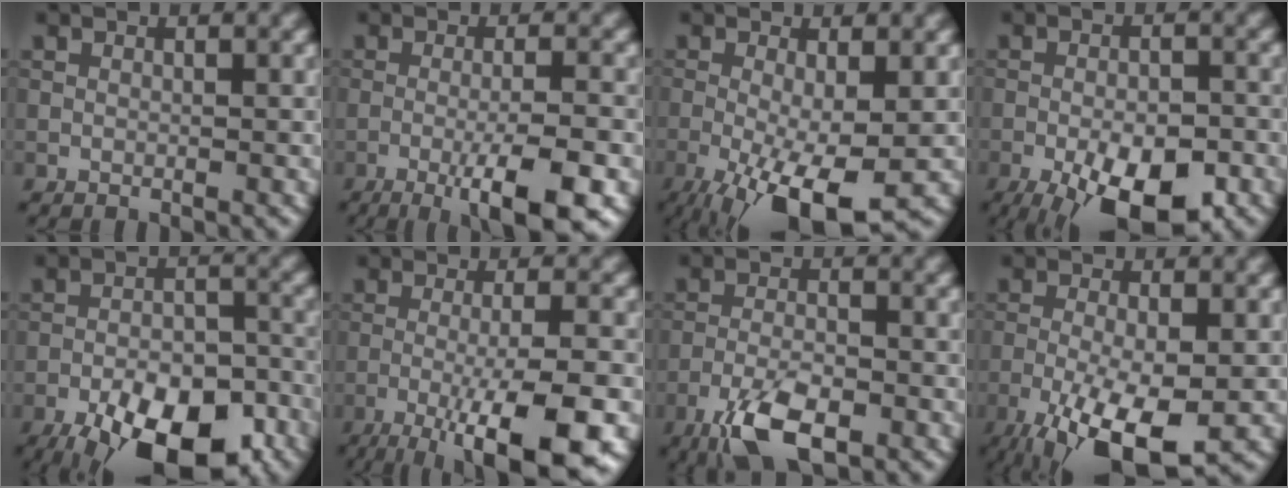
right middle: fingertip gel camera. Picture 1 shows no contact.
{"total": 6.8, "force": [-2.9, 1.3, 6.0], "torque": [-0.089, 0.003, -0.045]}
{"total": 8.4, "force": [-3.2, 2.4, 7.4], "torque": [-0.140, -0.019, -0.048]}
{"total": 11.0, "force": [-5.8, 4.3, 8.3], "torque": [-0.112, -0.022, -0.087]}
{"total": 13.0, "force": [-8.4, 5.3, 8.5], "torque": [-0.145, -0.030, -0.131]}
{"total": 10.8, "force": [-5.0, 2.5, 9.3], "torque": [-0.137, -0.006, -0.078]}
{"total": 6.4, "force": [-3.8, 2.3, 4.6], "torque": [-0.091, -0.004, -0.075]}
{"total": 8.8, "force": [-4.2, 2.7, 7.2], "torque": [-0.139, -0.015, -0.070]}